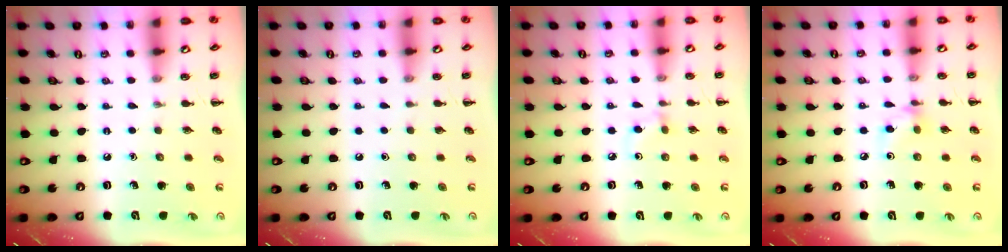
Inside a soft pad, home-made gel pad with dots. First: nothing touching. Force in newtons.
{"total": 0.0}
{"total": 4.4, "press": 4.0, "slide": 1.8}
{"total": 6.0, "press": 6.0, "slide": 0.9}